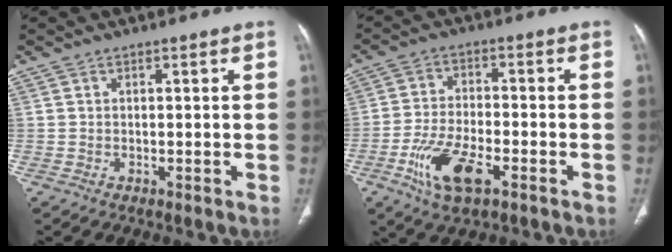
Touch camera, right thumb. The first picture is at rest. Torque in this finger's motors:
{"motor_torque": [1.43, 1.11, 0.83, -1.02, 0.19]}